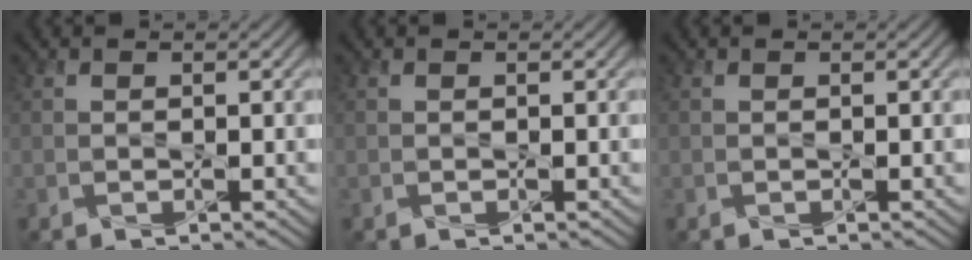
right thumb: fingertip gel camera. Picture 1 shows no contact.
{"total": 0.0}
{"total": 0.0}